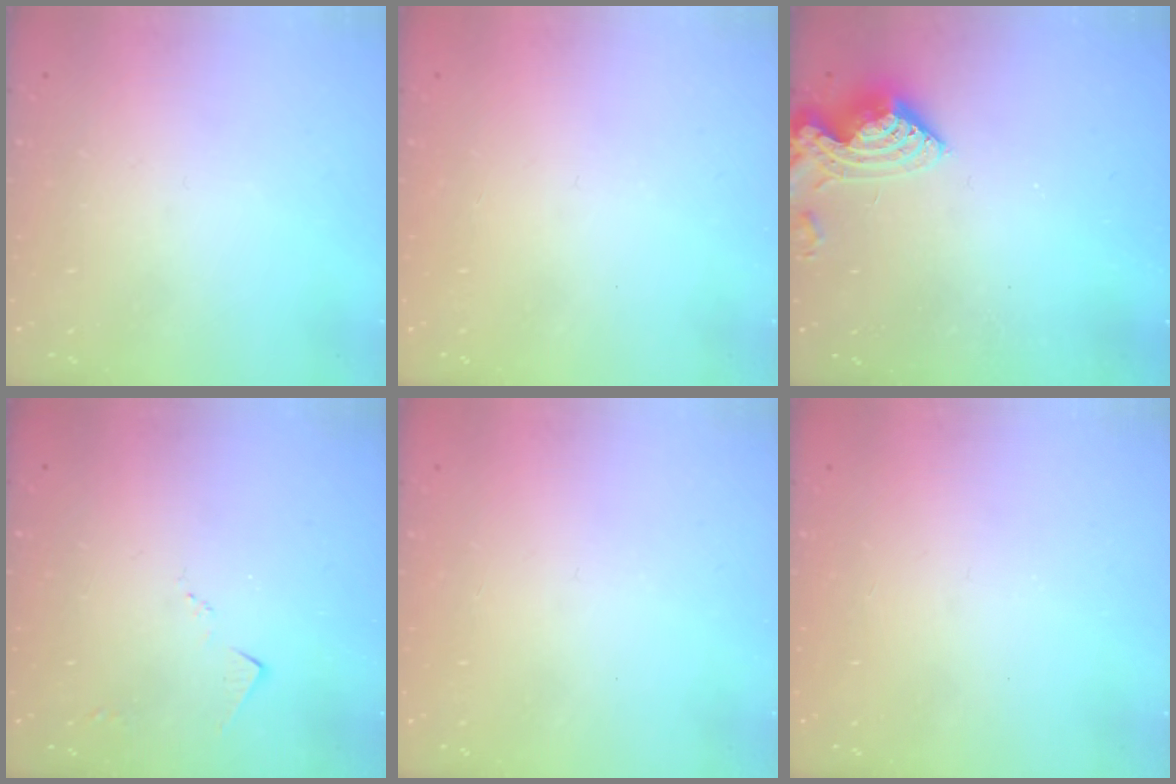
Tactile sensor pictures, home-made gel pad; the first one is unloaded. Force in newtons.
{"total": 1.5, "press": 1.3, "slide": 0.9}
{"total": 8.2, "press": 8.2, "slide": 0.9}
{"total": 3.8, "press": 3.7, "slide": 0.4}
{"total": 1.5, "press": 1.3, "slide": 0.9}
{"total": 1.3, "press": 1.0, "slide": 0.7}